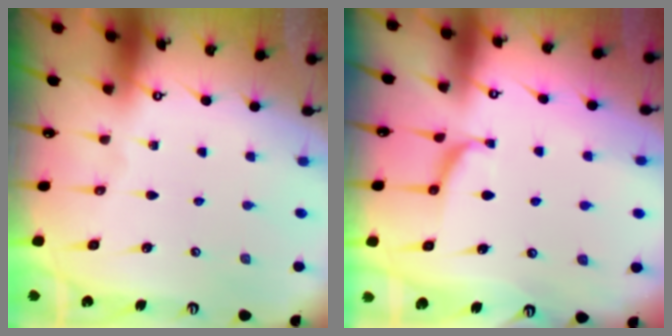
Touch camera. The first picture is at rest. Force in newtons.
{"total": 1.2, "press": 1.2, "slide": 0.4}